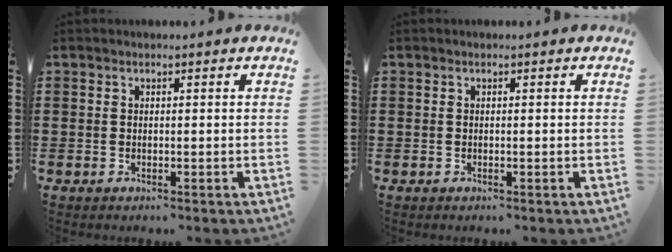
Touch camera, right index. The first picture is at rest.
{"total": 0.0}